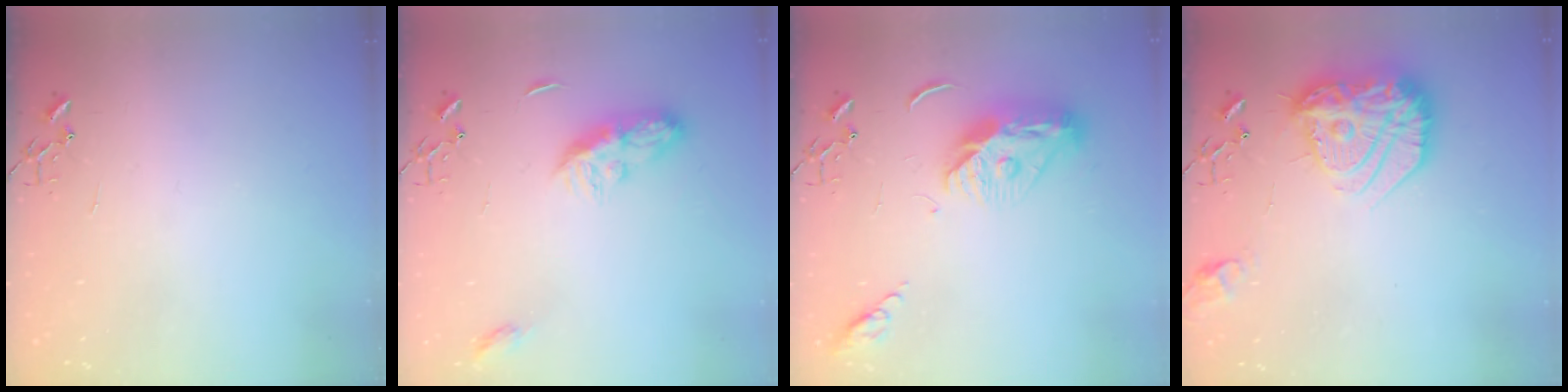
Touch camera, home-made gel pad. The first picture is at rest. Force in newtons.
{"total": 8.8, "press": 8.8, "slide": 0.0}
{"total": 13.1, "press": 13.0, "slide": 1.3}
{"total": 20.7, "press": 20.6, "slide": 1.5}